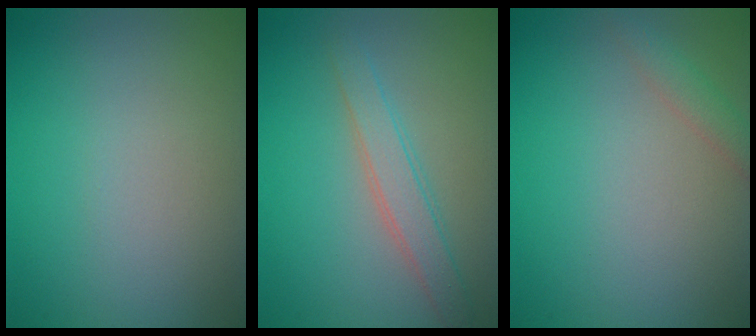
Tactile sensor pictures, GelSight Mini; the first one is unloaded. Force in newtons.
{"total": 2.4, "press": 2.4, "slide": 0.2}
{"total": 1.5, "press": 1.5, "slide": 0.1}